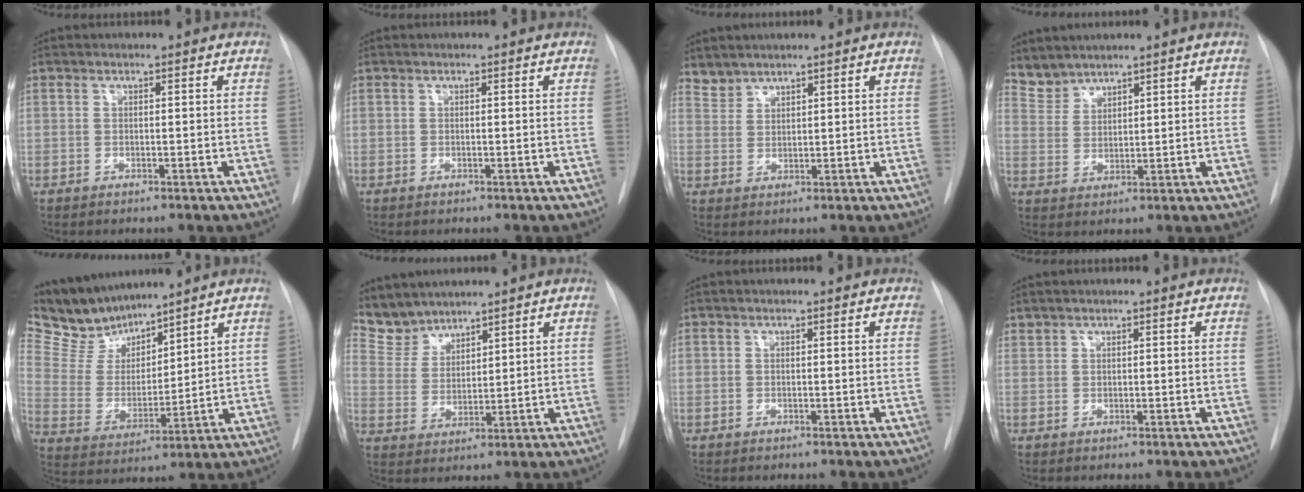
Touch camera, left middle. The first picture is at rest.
{"total": 0.0}
{"total": 2.5, "force": [2.4, 0.7, -0.3], "torque": [0.010, 0.011, 0.049]}
{"total": 4.0, "force": [3.8, 1.1, -0.5], "torque": [0.009, 0.009, 0.085]}
{"total": 11.4, "force": [10.4, 3.5, 3.1], "torque": [-0.074, 0.012, 0.212]}
{"total": 5.8, "force": [5.5, 1.7, 0.0], "torque": [-0.008, 0.011, 0.126]}
{"total": 0.0}
{"total": 0.5, "force": [0.5, 0.1, -0.1], "torque": [-0.001, 0.006, 0.012]}